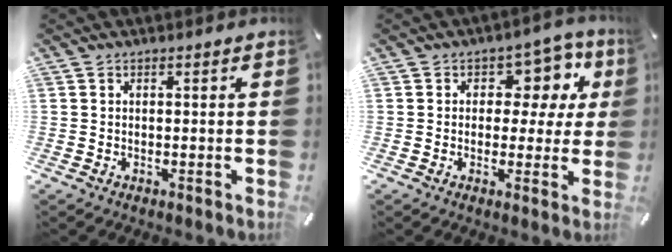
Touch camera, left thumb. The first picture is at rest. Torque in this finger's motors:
{"motor_torque": [0.36, -0.11, 0.30, 0.16, -0.08]}